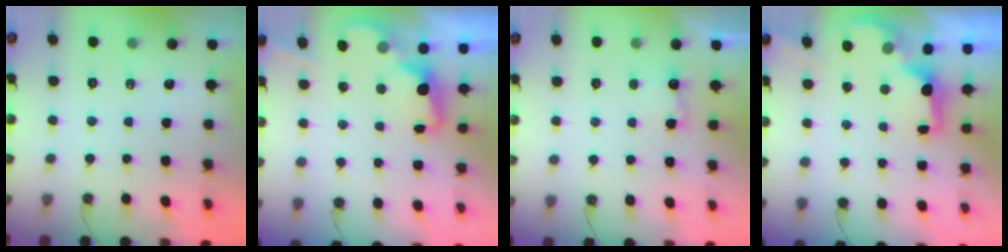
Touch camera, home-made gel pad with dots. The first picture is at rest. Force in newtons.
{"total": 2.3, "press": 2.2, "slide": 0.5}
{"total": 4.8, "press": 4.6, "slide": 1.1}
{"total": 1.9, "press": 1.7, "slide": 0.8}